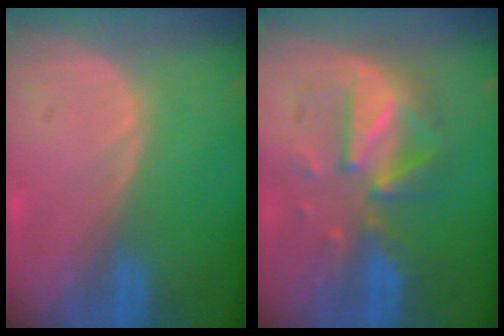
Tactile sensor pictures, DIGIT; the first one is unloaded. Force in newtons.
{"total": 8.2, "press": 8.2, "slide": 0.1}